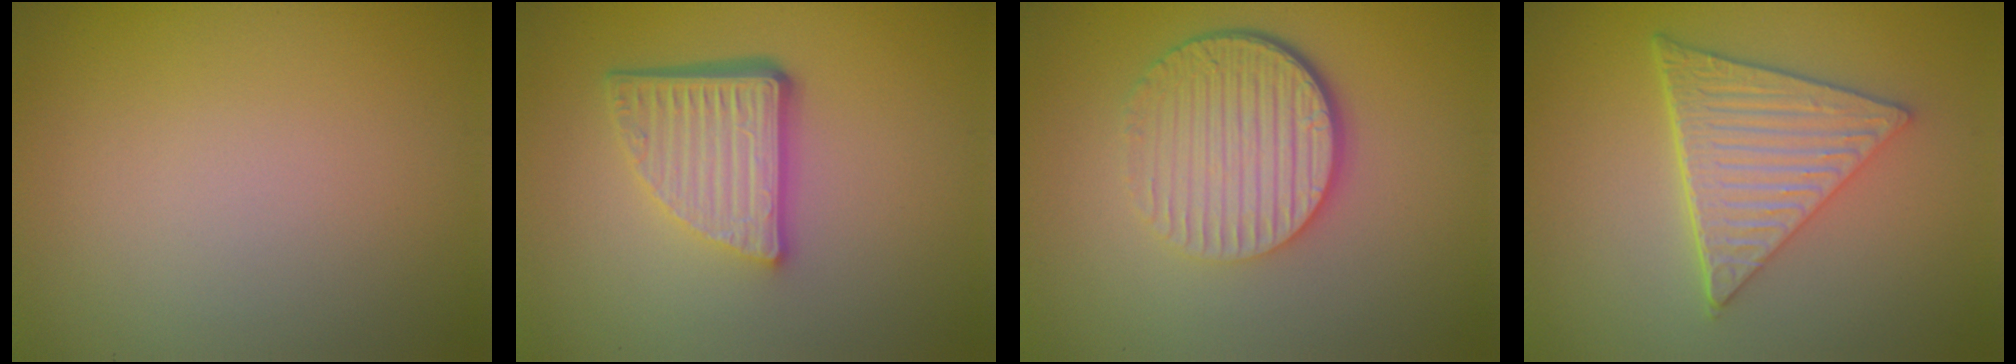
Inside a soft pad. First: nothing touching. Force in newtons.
{"total": 5.7, "press": 3.8, "slide": 4.2}
{"total": 5.8, "press": 4.1, "slide": 4.2}
{"total": 6.1, "press": 4.5, "slide": 4.1}